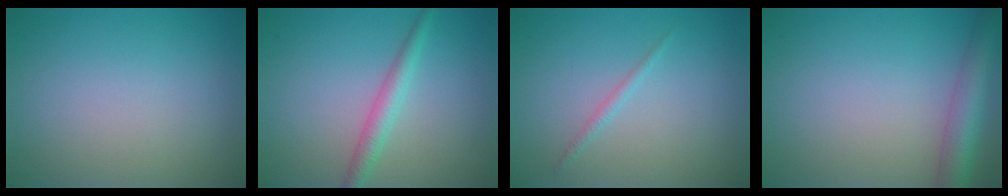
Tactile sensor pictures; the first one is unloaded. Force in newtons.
{"total": 2.3, "press": 2.3, "slide": 0.0}
{"total": 0.8, "press": 0.8, "slide": 0.1}
{"total": 4.5, "press": 4.5, "slide": 0.2}